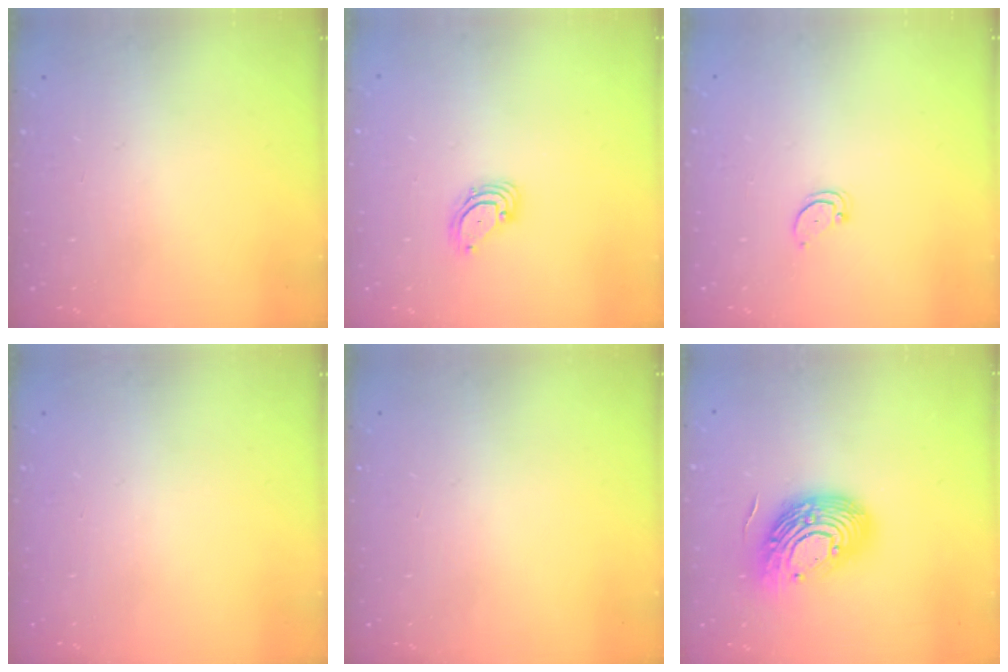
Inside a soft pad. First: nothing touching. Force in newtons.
{"total": 3.6, "press": 3.6, "slide": 0.3}
{"total": 2.7, "press": 2.7, "slide": 0.2}
{"total": 0.0}
{"total": 0.0}
{"total": 17.0, "press": 16.9, "slide": 1.2}